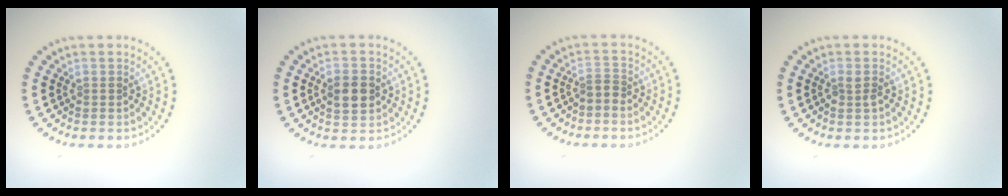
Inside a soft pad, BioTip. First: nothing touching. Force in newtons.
{"total": 3.0, "press": 3.0, "slide": 0.1}
{"total": 1.1, "press": 0.7, "slide": 0.9}
{"total": 0.9, "press": 0.8, "slide": 0.3}